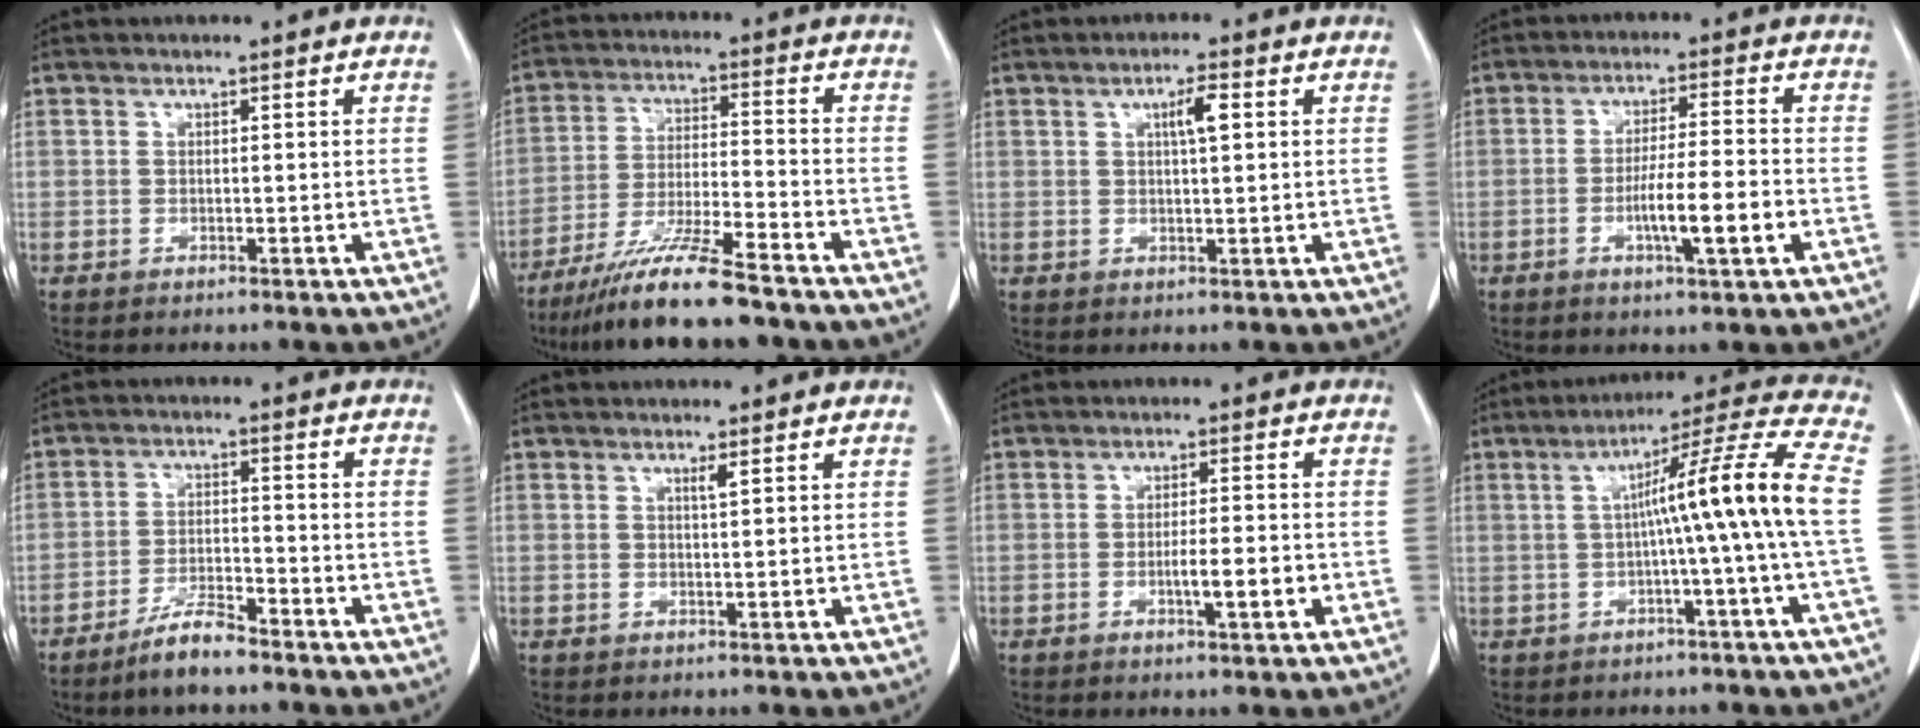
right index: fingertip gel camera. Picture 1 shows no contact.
{"total": 12.5, "force": [-10.1, 0.1, 7.4], "torque": [-0.130, -0.024, -0.174]}
{"total": 3.3, "force": [1.0, 0.4, 3.1], "torque": [-0.053, 0.002, 0.016]}
{"total": 7.8, "force": [-2.5, 0.5, 7.4], "torque": [-0.128, -0.003, -0.041]}
{"total": 5.7, "force": [-4.7, 0.8, 3.1], "torque": [-0.062, -0.007, -0.090]}
{"total": 0.9, "force": [0.6, -0.1, 0.7], "torque": [-0.016, -0.002, 0.013]}
{"total": 4.4, "force": [-1.4, 0.5, 4.1], "torque": [-0.069, -0.001, -0.017]}
{"total": 12.5, "force": [-0.5, -2.3, 12.3], "torque": [-0.178, 0.019, -0.009]}